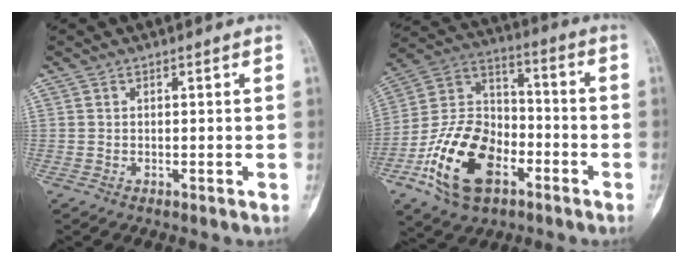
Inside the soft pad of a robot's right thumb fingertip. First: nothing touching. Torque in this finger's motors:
{"motor_torque": [0.26, 0.75, 1.77, -1.01, 0.45]}